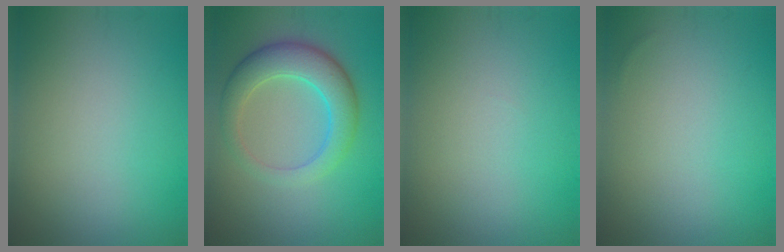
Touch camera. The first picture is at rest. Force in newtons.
{"total": 5.6, "press": 5.5, "slide": 0.3}
{"total": 0.0}
{"total": 0.0}